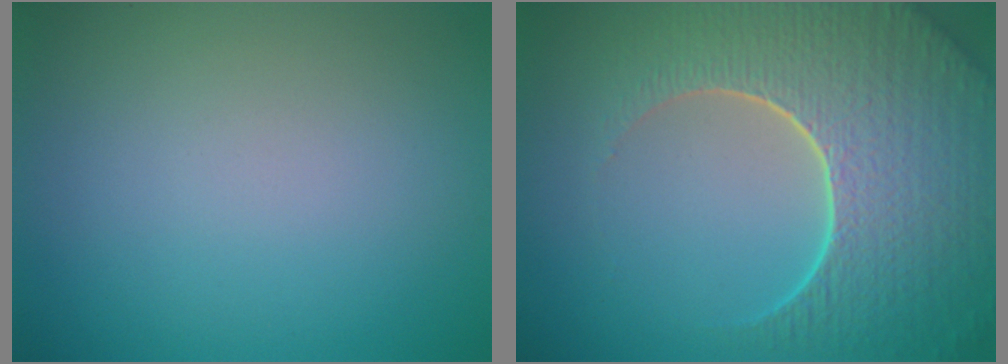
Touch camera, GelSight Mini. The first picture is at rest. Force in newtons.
{"total": 9.2, "press": 6.5, "slide": 6.5}